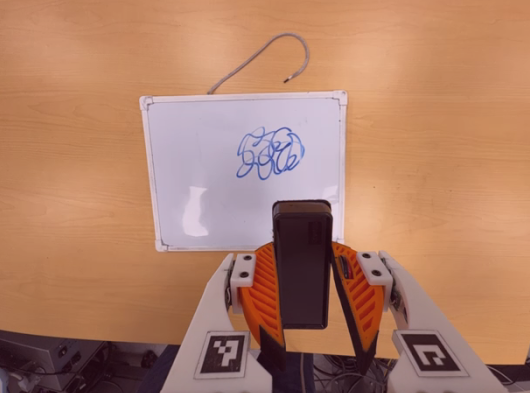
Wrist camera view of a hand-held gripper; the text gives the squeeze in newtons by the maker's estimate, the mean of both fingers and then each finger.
{"total": 6.3, "left": 5.5, "right": 7.1}